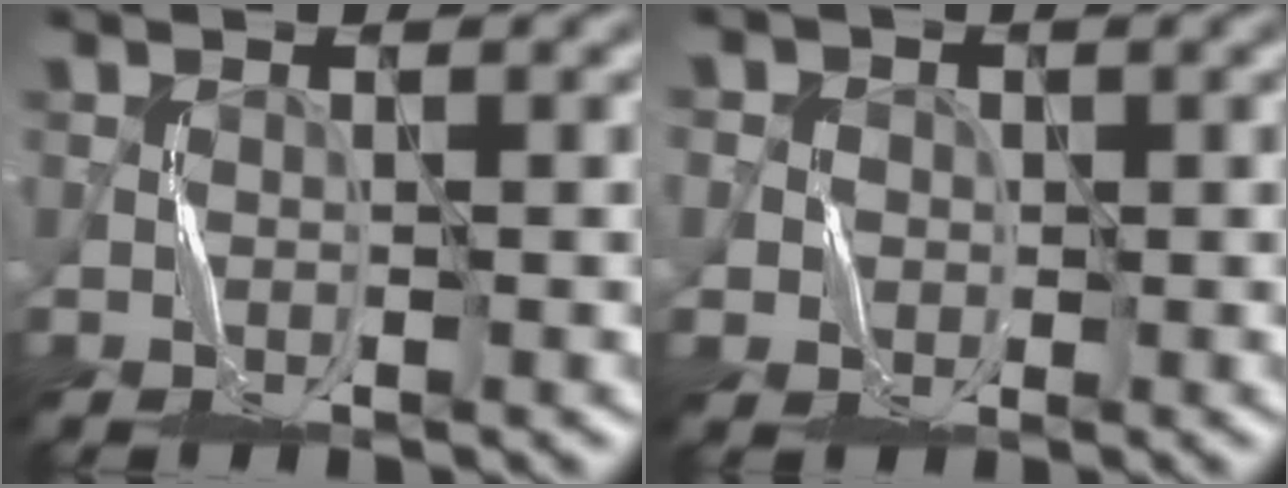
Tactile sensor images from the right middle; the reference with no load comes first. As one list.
[{"total": 3.2, "force": [0.6, 3.1, 0.5], "torque": [-0.014, 0.002, 0.007]}]